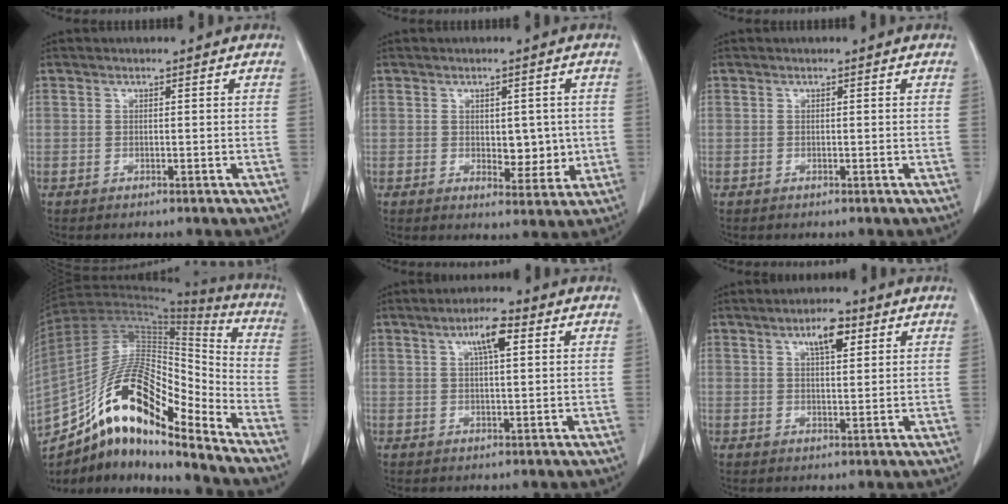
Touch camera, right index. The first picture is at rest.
{"total": 5.1, "force": [0.0, 2.8, 4.2], "torque": [-0.048, -0.006, 0.009]}
{"total": 0.0}
{"total": 19.8, "force": [-12.6, 5.5, 14.3], "torque": [-0.270, 0.036, -0.218]}
{"total": 4.9, "force": [2.0, 0.9, 4.4], "torque": [-0.081, 0.008, 0.036]}
{"total": 4.9, "force": [2.5, 1.5, 3.9], "torque": [-0.069, 0.004, 0.041]}